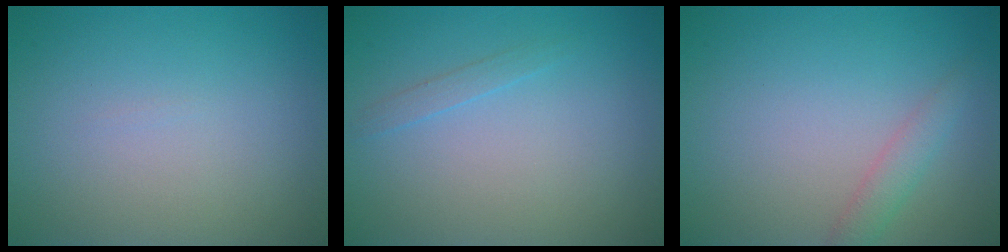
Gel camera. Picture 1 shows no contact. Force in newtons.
{"total": 0.9, "press": 0.9, "slide": 0.0}
{"total": 1.7, "press": 1.7, "slide": 0.0}